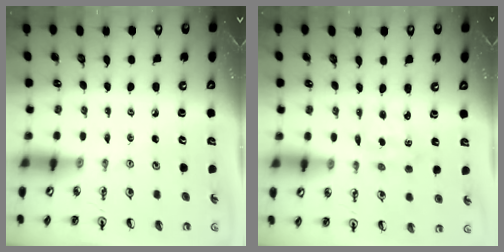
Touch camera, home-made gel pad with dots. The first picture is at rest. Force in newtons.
{"total": 1.8, "press": 1.8, "slide": 0.4}